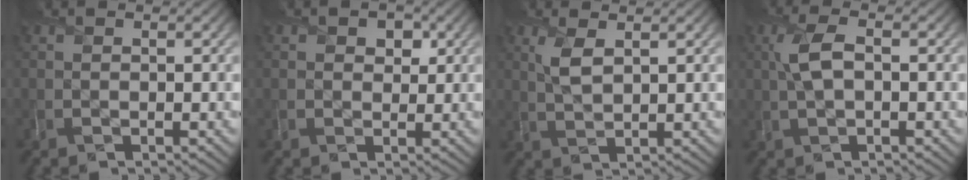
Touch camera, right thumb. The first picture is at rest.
{"total": 2.4, "force": [1.1, 1.9, 1.1], "torque": [-0.014, -0.005, 0.014]}
{"total": 3.1, "force": [1.4, 1.2, 2.5], "torque": [-0.065, 0.000, 0.031]}
{"total": 4.1, "force": [0.4, 1.7, 3.7], "torque": [-0.093, 0.009, 0.006]}